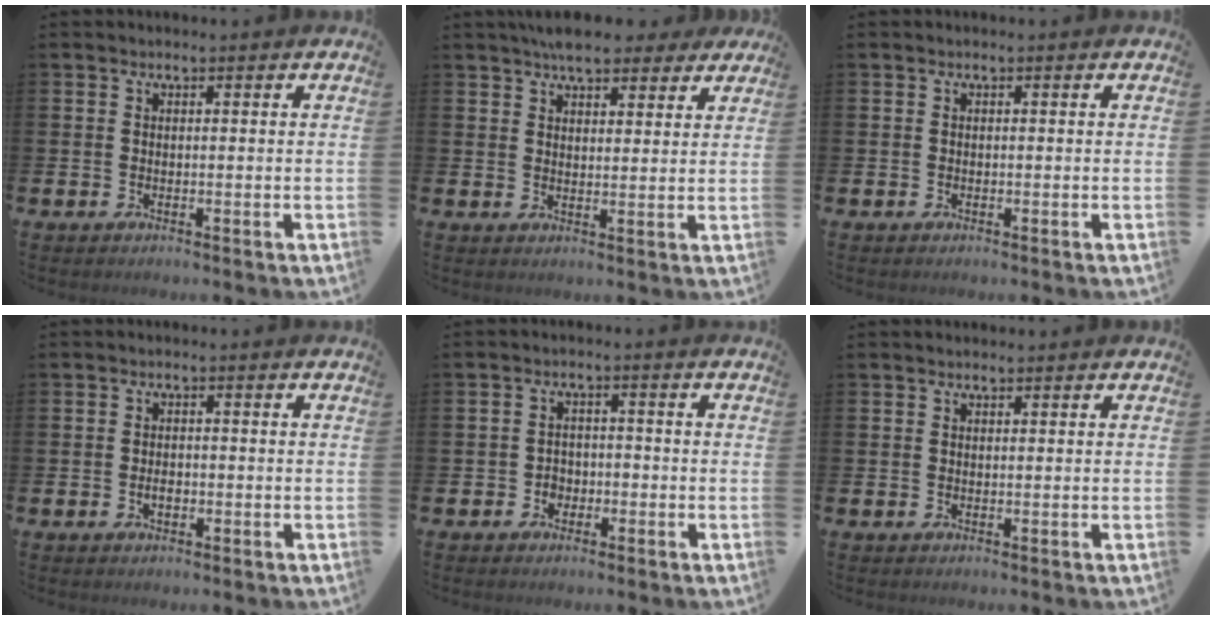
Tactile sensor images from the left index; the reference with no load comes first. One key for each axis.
{"total": 6.6, "fx": 5.9, "fy": 2.2, "fz": 2.0, "tx": -0.037, "ty": -0.020, "tz": 0.107}
{"total": 0.0}
{"total": 1.6, "fx": -0.5, "fy": 1.0, "fz": 1.2, "tx": -0.022, "ty": 0.003, "tz": -0.011}
{"total": 2.3, "fx": -1.4, "fy": 1.8, "fz": 0.5, "tx": -0.014, "ty": 0.005, "tz": -0.032}
{"total": 0.6, "fx": 0.5, "fy": 0.1, "fz": 0.2, "tx": -0.003, "ty": 0.001, "tz": 0.010}